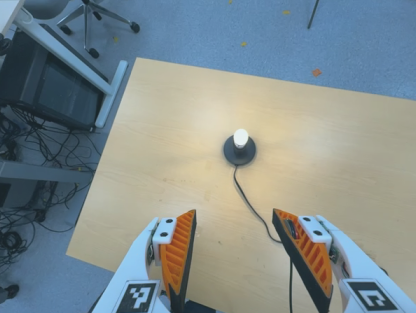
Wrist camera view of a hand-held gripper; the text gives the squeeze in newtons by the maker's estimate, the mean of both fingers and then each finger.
{"total": 0.0}